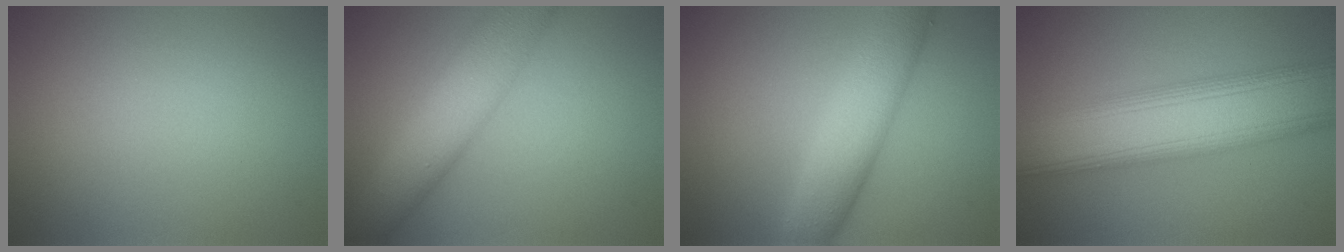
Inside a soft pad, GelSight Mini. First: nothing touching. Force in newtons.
{"total": 6.6, "press": 6.6, "slide": 0.2}
{"total": 5.7, "press": 5.7, "slide": 0.2}
{"total": 10.6, "press": 10.6, "slide": 0.1}